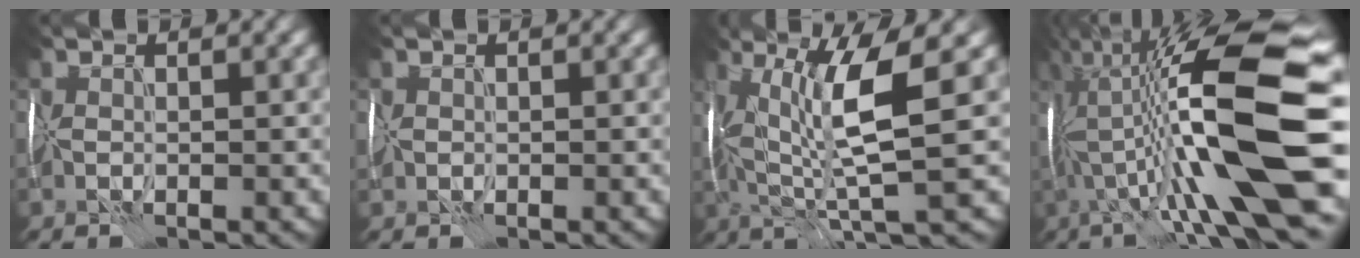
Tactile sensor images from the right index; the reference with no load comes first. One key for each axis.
{"total": 0.9, "fx": 0.0, "fy": 0.9, "fz": 0.0, "tx": 0.003, "ty": 0.001, "tz": -0.002}
{"total": 7.7, "fx": 1.6, "fy": 1.0, "fz": 7.5, "tx": -0.152, "ty": 0.005, "tz": 0.032}
{"total": 17.4, "fx": -0.7, "fy": 3.5, "fz": 17.0, "tx": -0.305, "ty": 0.027, "tz": -0.015}